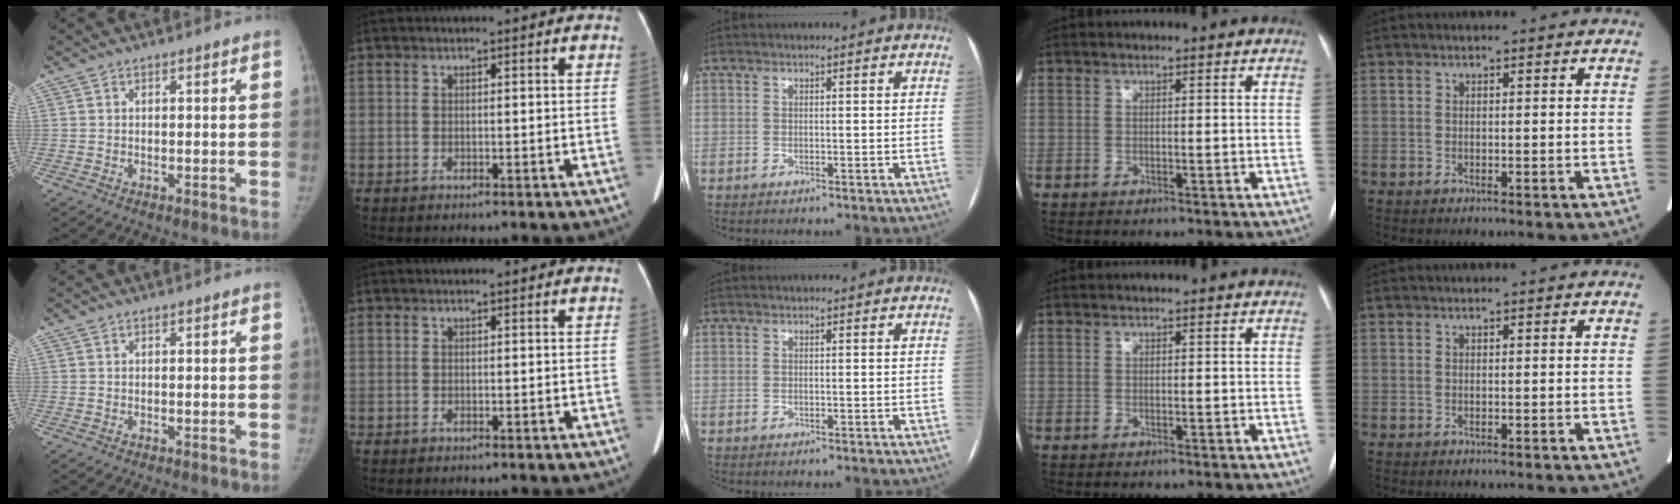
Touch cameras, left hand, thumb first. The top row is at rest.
{}